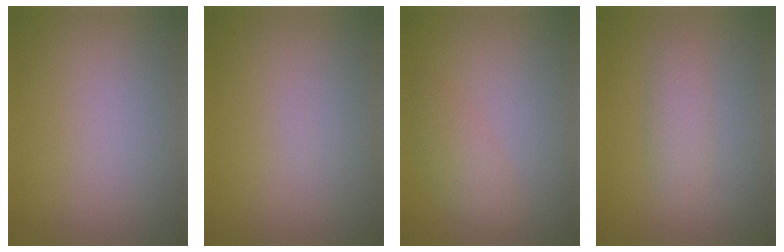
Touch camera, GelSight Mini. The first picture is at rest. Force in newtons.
{"total": 0.0}
{"total": 2.2, "press": 2.2, "slide": 0.0}
{"total": 2.0, "press": 2.0, "slide": 0.0}